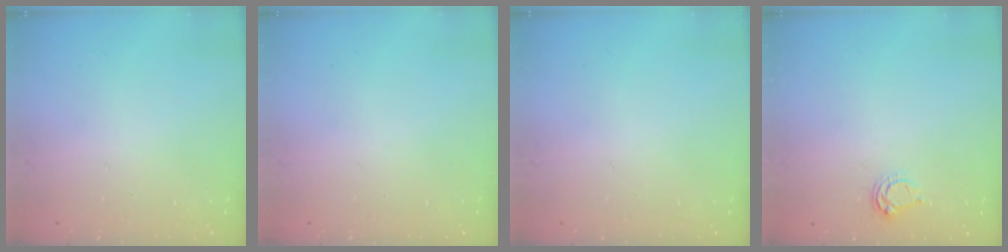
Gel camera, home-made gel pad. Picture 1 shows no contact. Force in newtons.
{"total": 0.0}
{"total": 0.0}
{"total": 4.0, "press": 4.0, "slide": 0.5}